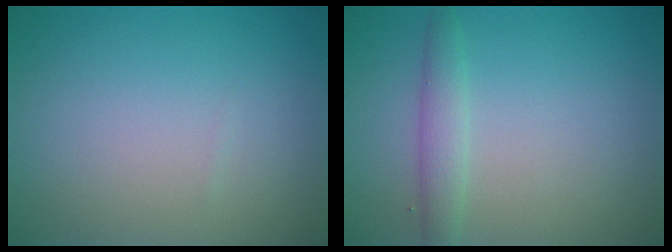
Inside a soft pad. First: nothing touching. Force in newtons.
{"total": 2.0, "press": 2.0, "slide": 0.2}